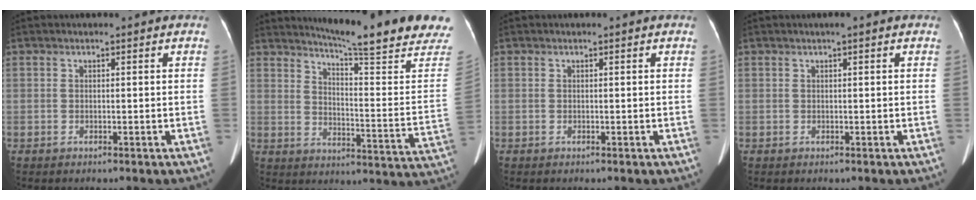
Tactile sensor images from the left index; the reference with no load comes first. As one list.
[{"total": 20.8, "force": [17.9, -0.1, 10.6], "torque": [-0.151, -0.078, 0.220]}, {"total": 0.0}, {"total": 1.3, "force": [0.8, 0.1, 1.0], "torque": [-0.015, 0.009, 0.009]}]